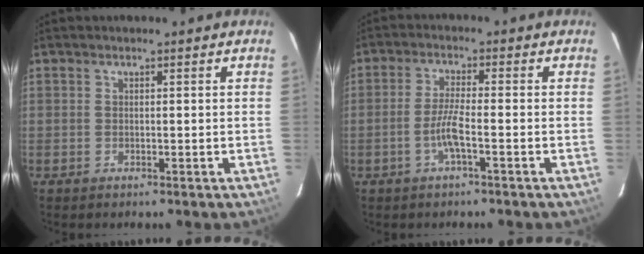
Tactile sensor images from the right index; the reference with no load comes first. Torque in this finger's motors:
{"motor_torque": [0.20, 0.05, 0.13, 0.05]}